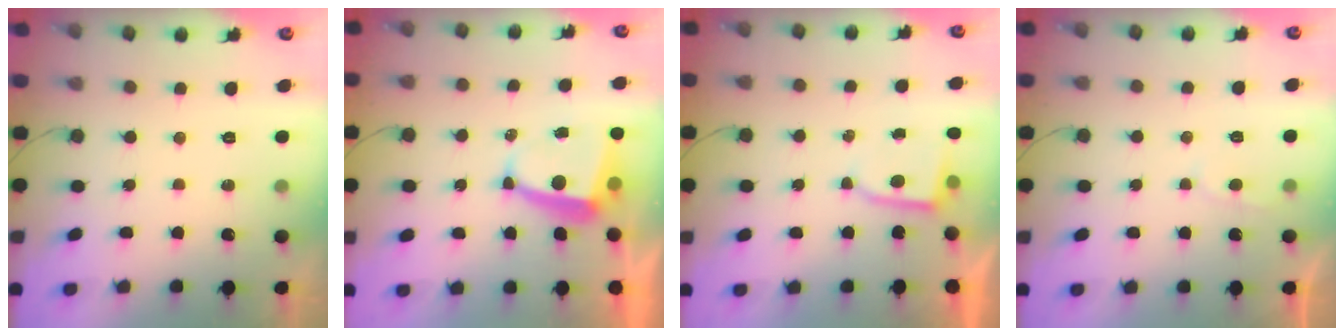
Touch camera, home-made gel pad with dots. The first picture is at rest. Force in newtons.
{"total": 5.9, "press": 5.9, "slide": 0.3}
{"total": 2.2, "press": 2.2, "slide": 0.3}
{"total": 2.0, "press": 2.0, "slide": 0.3}